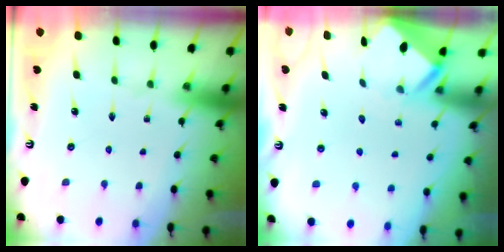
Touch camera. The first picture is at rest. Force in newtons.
{"total": 2.3, "press": 2.3, "slide": 0.2}